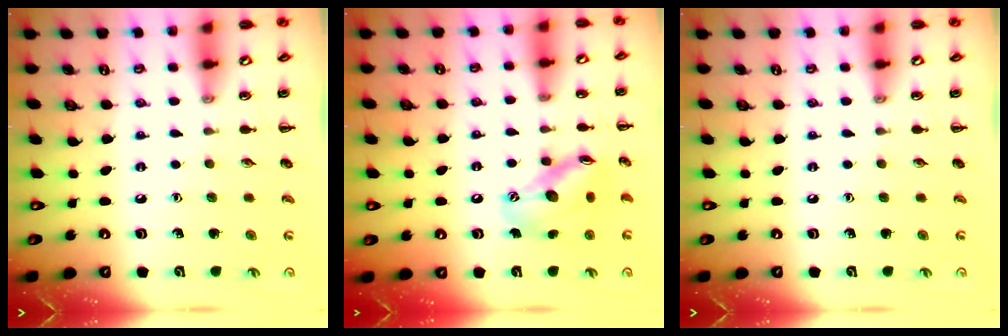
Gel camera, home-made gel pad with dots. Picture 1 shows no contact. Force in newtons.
{"total": 14.3, "press": 14.1, "slide": 2.2}
{"total": 0.0}